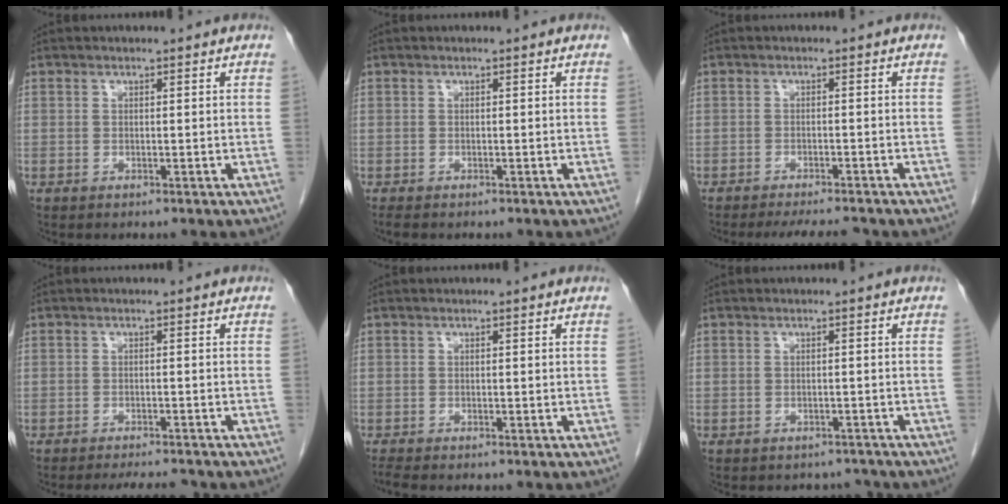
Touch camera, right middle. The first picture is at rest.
{"total": 1.3, "force": [-1.0, 0.3, 0.6], "torque": [-0.016, -0.005, -0.013]}
{"total": 7.0, "force": [-6.3, 0.8, 2.9], "torque": [-0.039, -0.014, -0.089]}
{"total": 5.2, "force": [-4.8, 0.5, 1.9], "torque": [-0.025, -0.013, -0.068]}
{"total": 1.0, "force": [-0.9, -0.3, 0.2], "torque": [-0.012, -0.004, -0.019]}
{"total": 3.0, "force": [-2.7, 1.3, -0.2], "torque": [0.001, 0.003, -0.037]}